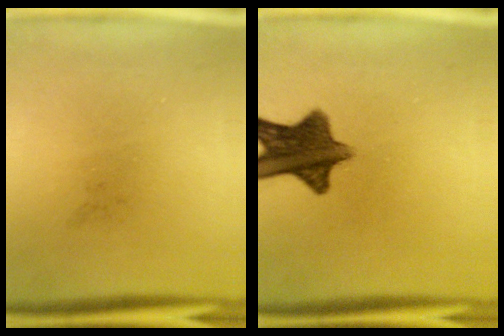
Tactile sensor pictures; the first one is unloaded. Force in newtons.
{"total": 10.5}